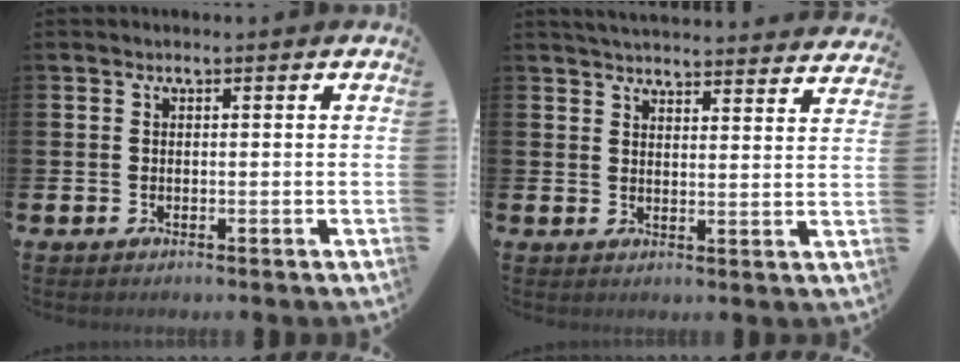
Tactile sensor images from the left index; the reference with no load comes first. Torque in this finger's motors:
{"motor_torque": [0.99, -1.15, 0.39, 0.03]}